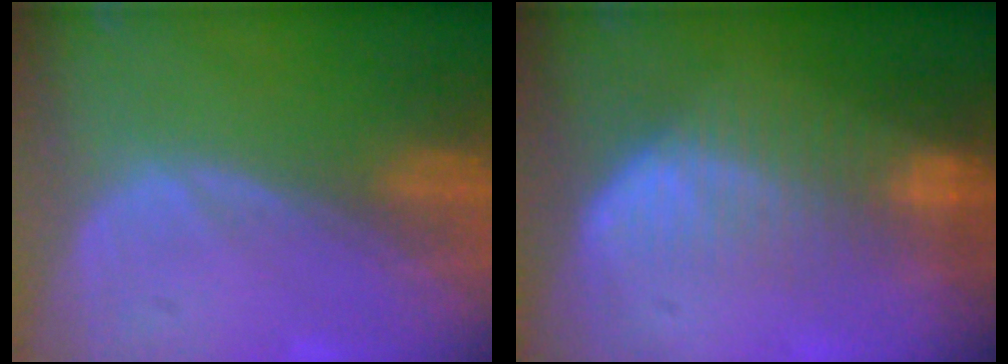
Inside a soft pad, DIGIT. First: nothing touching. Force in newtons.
{"total": 7.3, "press": 6.6, "slide": 3.1}